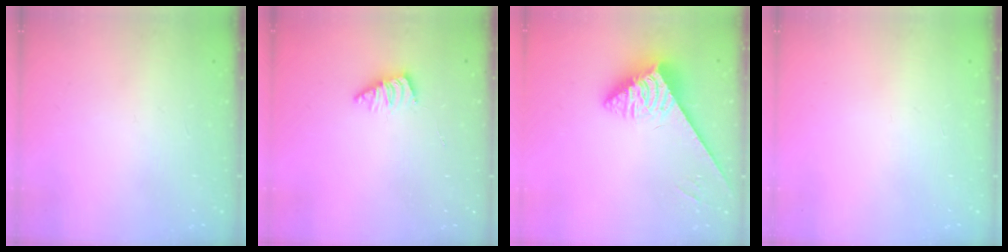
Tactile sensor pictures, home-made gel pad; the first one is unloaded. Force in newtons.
{"total": 1.5, "press": 1.4, "slide": 0.4}
{"total": 3.8, "press": 3.7, "slide": 0.6}
{"total": 0.0}